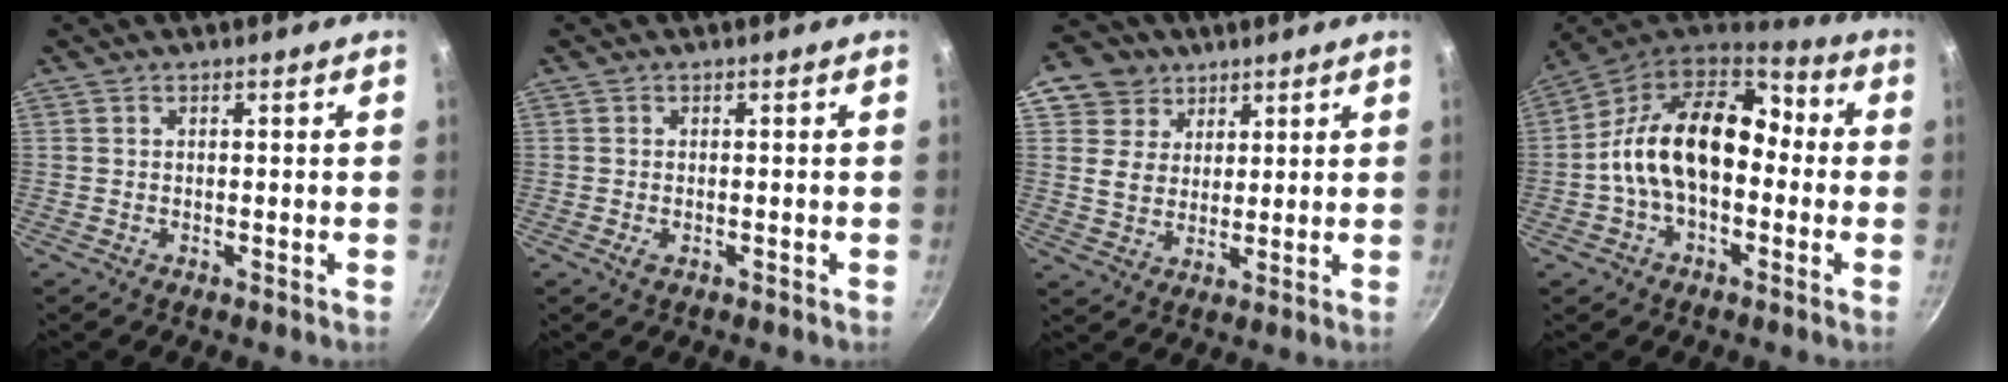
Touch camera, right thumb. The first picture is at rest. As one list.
[{"total": 1.4, "force": [-0.5, 0.7, 1.1], "torque": [-0.022, -0.001, -0.008]}, {"total": 7.7, "force": [4.0, 6.3, 1.5], "torque": [0.012, -0.003, 0.065]}, {"total": 18.3, "force": [-1.0, 11.9, 13.8], "torque": [-0.207, 0.050, -0.036]}]